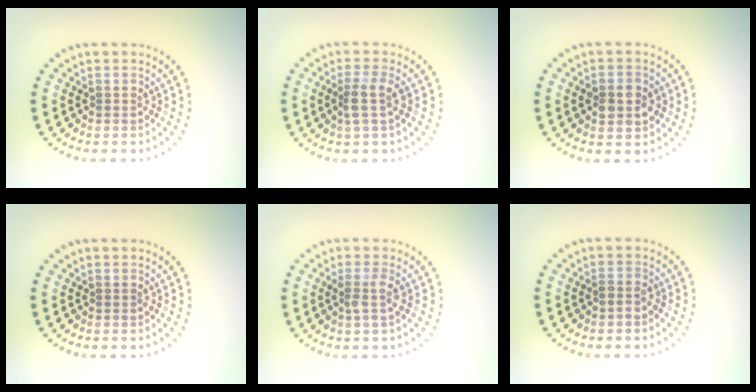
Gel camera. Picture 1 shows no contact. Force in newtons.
{"total": 2.0, "press": 1.5, "slide": 1.2}
{"total": 2.9, "press": 2.9, "slide": 0.1}
{"total": 0.0}
{"total": 1.5, "press": 1.2, "slide": 0.9}
{"total": 0.9, "press": 0.8, "slide": 0.4}